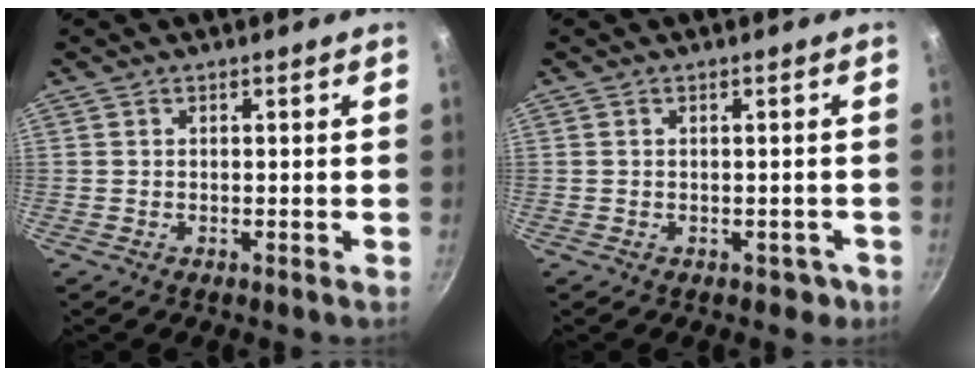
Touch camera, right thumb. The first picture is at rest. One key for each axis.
{"total": 2.3, "fx": -0.8, "fy": 1.8, "fz": 1.1, "tx": 0.006, "ty": 0.022, "tz": 0.008}